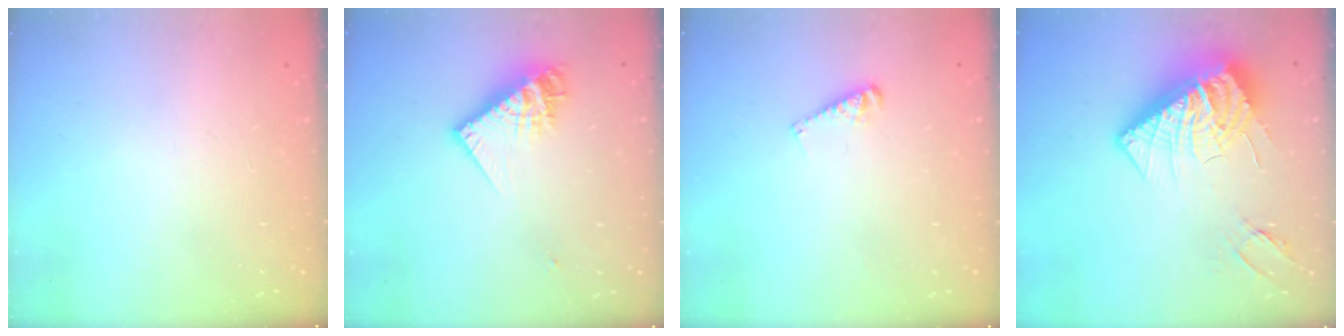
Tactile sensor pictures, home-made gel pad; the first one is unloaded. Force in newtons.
{"total": 11.5, "press": 11.5, "slide": 0.8}
{"total": 4.8, "press": 4.7, "slide": 0.6}
{"total": 16.8, "press": 16.8, "slide": 1.7}